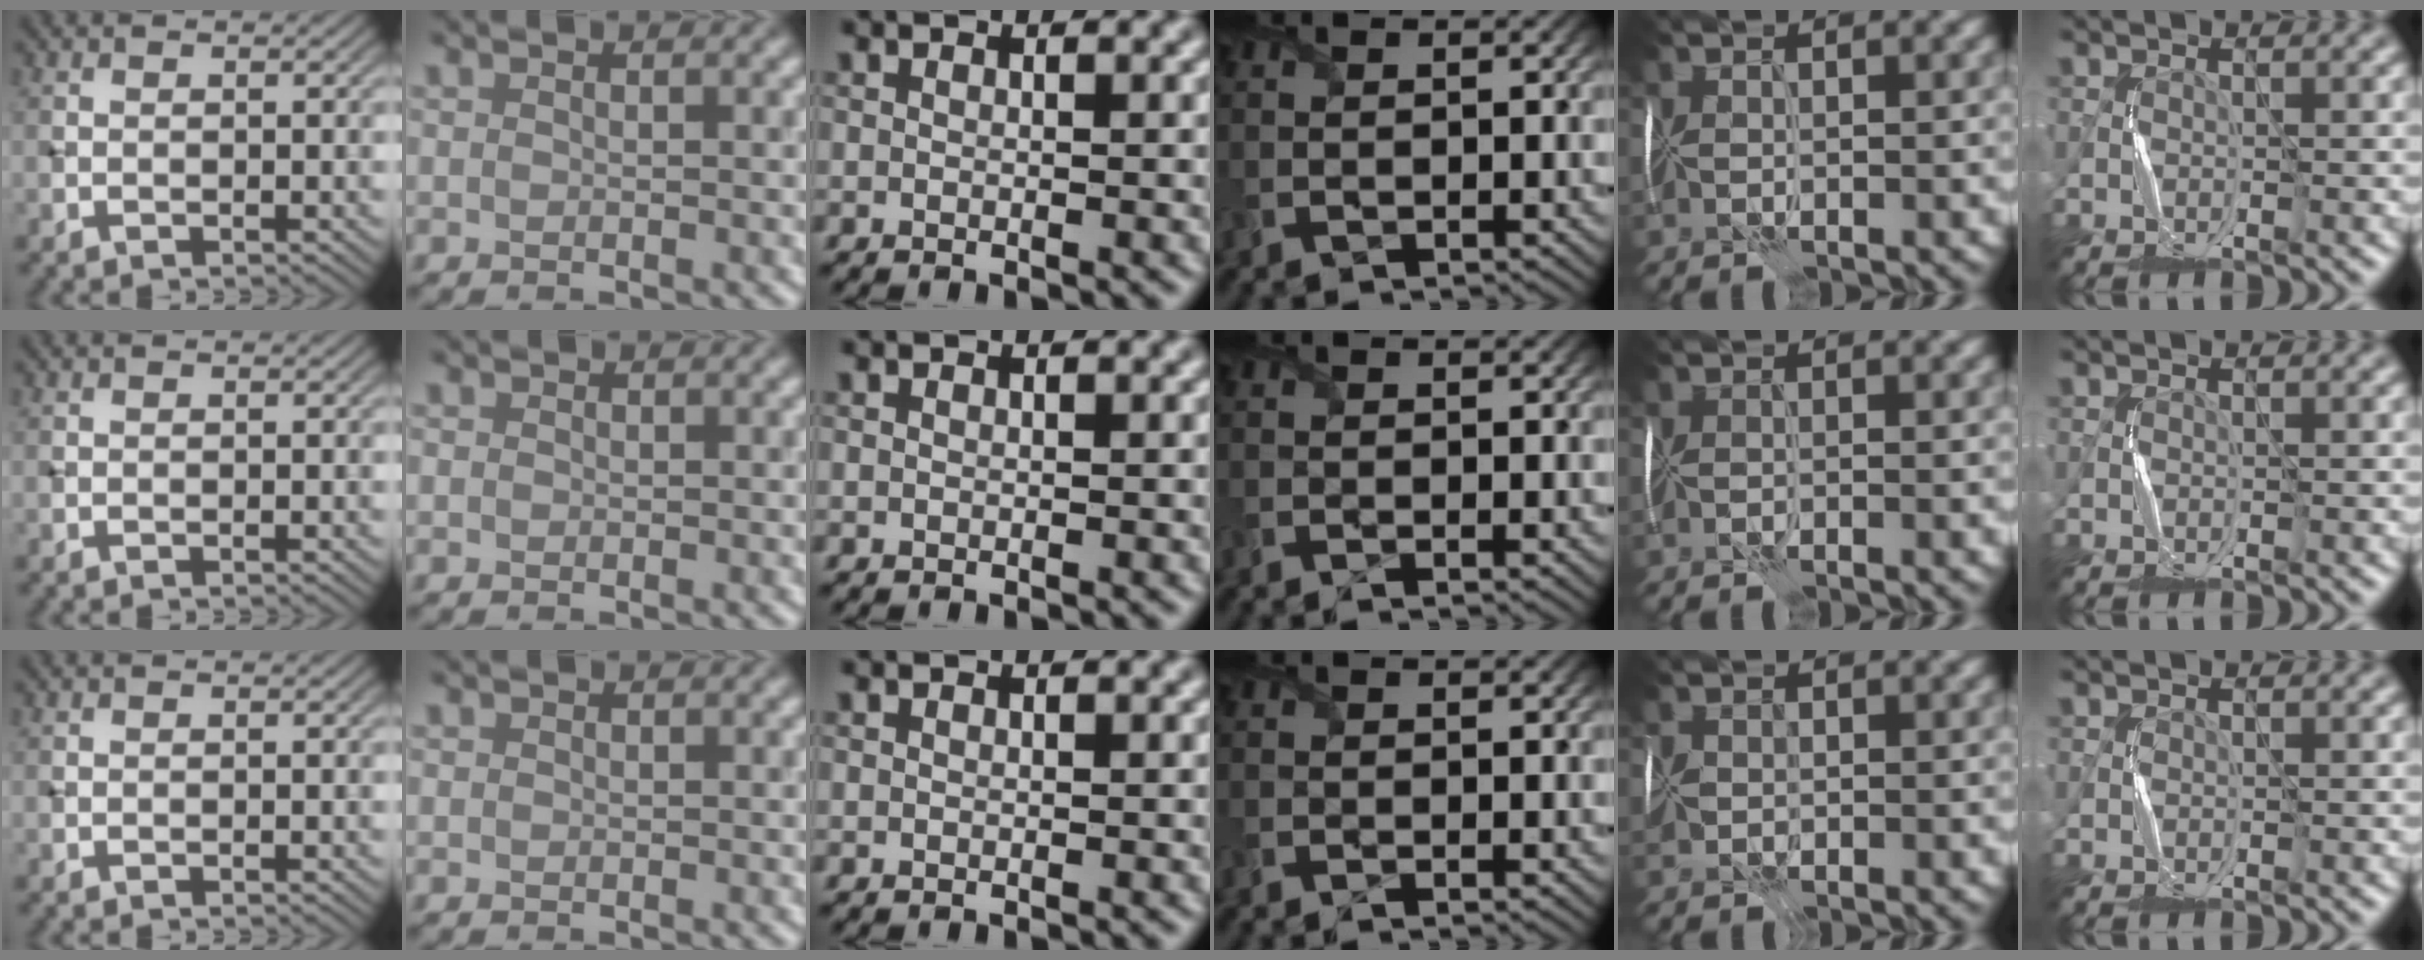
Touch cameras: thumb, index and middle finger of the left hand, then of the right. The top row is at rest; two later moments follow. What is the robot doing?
{"motion": "fold", "object": "wrapping paper"}